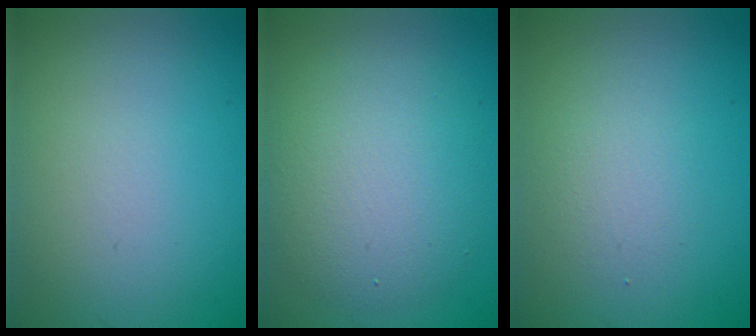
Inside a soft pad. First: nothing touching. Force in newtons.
{"total": 5.9, "press": 5.9, "slide": 0.5}
{"total": 1.6, "press": 1.6, "slide": 0.1}